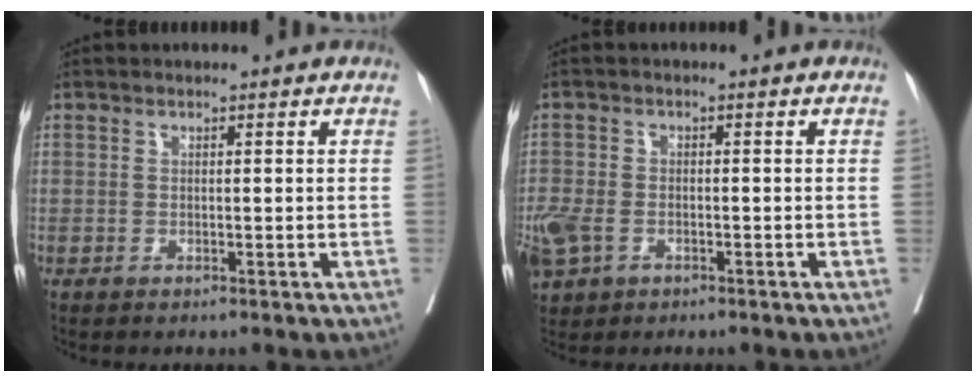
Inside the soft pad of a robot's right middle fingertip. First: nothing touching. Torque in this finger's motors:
{"motor_torque": [1.63, -0.50, 0.41, 0.21]}